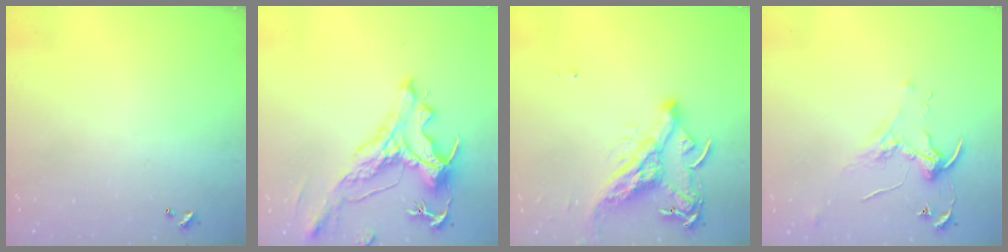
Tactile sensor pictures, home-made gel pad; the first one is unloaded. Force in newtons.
{"total": 2.9, "press": 2.6, "slide": 1.5}
{"total": 10.7, "press": 10.6, "slide": 1.6}
{"total": 2.1, "press": 2.1, "slide": 0.1}